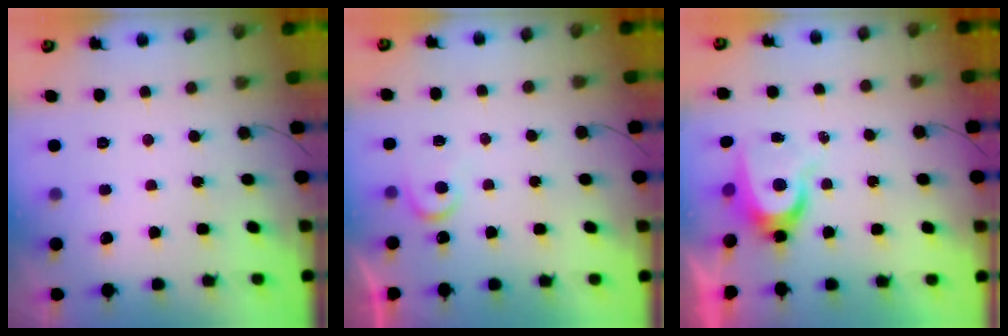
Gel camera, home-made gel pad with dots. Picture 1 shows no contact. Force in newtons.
{"total": 4.9, "press": 4.9, "slide": 0.5}
{"total": 7.7, "press": 7.7, "slide": 0.4}